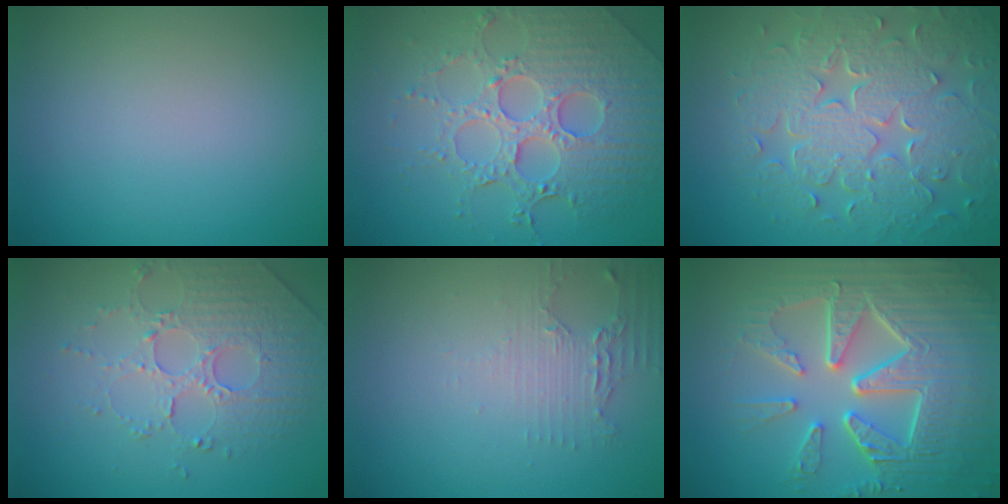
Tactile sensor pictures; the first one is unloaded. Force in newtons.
{"total": 7.4, "press": 5.5, "slide": 4.9}
{"total": 8.7, "press": 6.3, "slide": 6.0}
{"total": 5.1, "press": 3.5, "slide": 3.7}
{"total": 2.2, "press": 1.8, "slide": 1.2}
{"total": 10.0, "press": 6.7, "slide": 7.5}